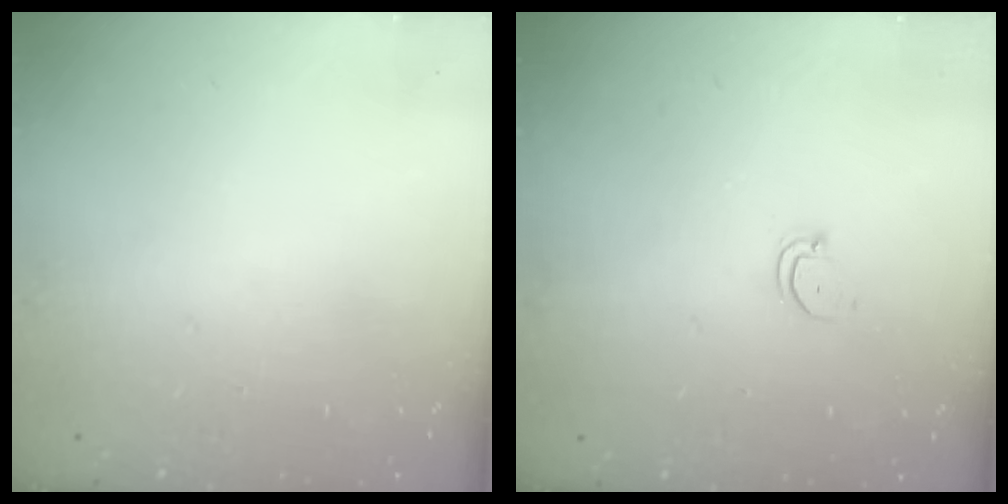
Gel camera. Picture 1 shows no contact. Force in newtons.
{"total": 2.4, "press": 2.4, "slide": 0.2}